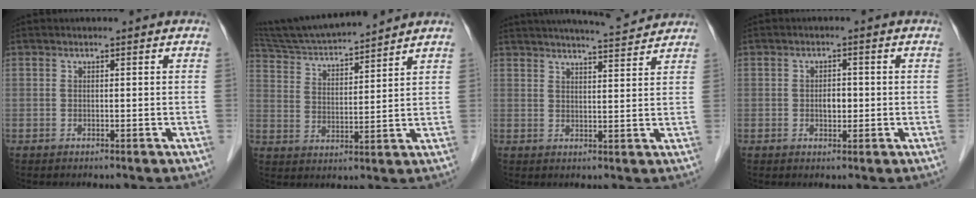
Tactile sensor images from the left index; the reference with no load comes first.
{"total": 13.5, "force": [12.5, 0.3, 5.1], "torque": [-0.097, 0.011, 0.216]}
{"total": 9.4, "force": [8.9, 0.3, 3.2], "torque": [-0.052, 0.012, 0.118]}
{"total": 2.4, "force": [-0.4, 1.4, 1.9], "torque": [-0.030, 0.004, -0.004]}